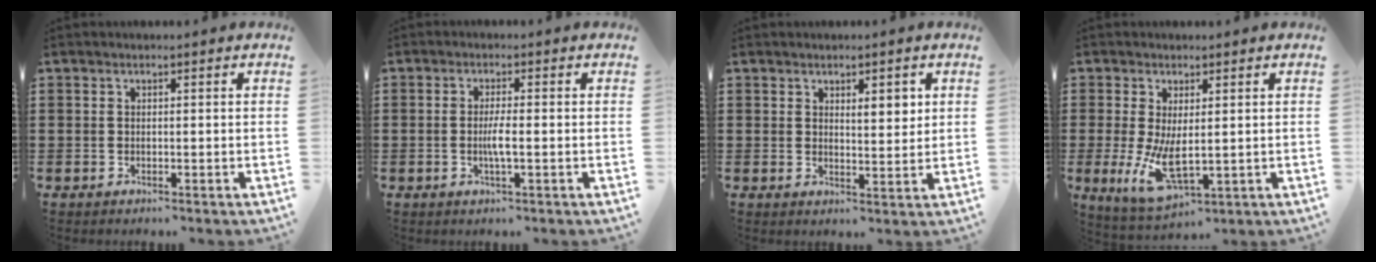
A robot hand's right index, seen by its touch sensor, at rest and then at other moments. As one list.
[{"total": 3.0, "force": [-0.8, 0.1, 2.9], "torque": [-0.067, -0.013, -0.018]}, {"total": 3.1, "force": [1.7, 1.3, 2.3], "torque": [-0.031, 0.001, 0.026]}, {"total": 8.1, "force": [-0.1, 3.3, 7.4], "torque": [-0.150, -0.030, -0.001]}]